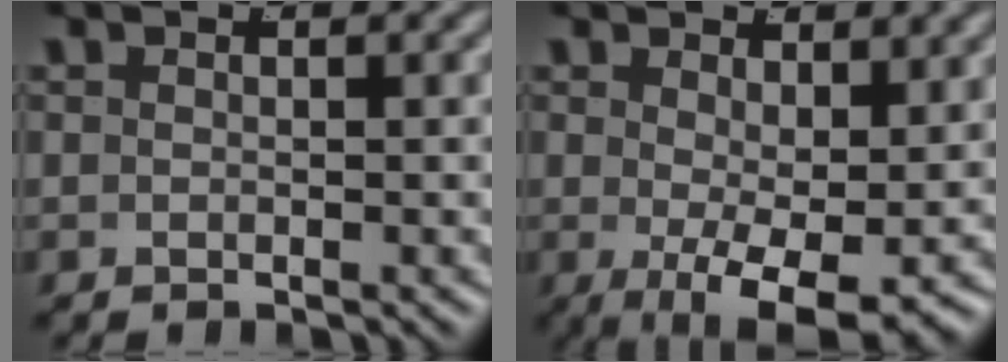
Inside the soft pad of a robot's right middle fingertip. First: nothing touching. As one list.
[{"total": 5.8, "force": [-1.3, 1.7, 5.3], "torque": [-0.079, -0.034, -0.002]}]